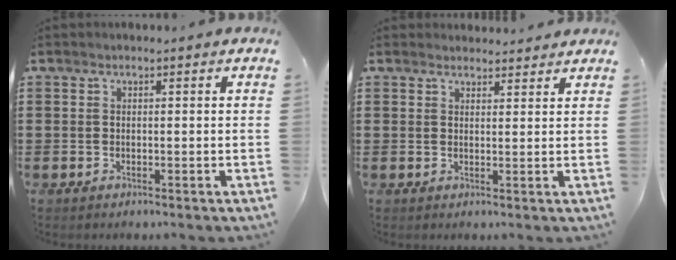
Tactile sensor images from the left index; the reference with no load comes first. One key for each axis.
{"total": 2.1, "fx": 2.1, "fy": 0.5, "fz": -0.1, "tx": -0.005, "ty": -0.002, "tz": 0.041}